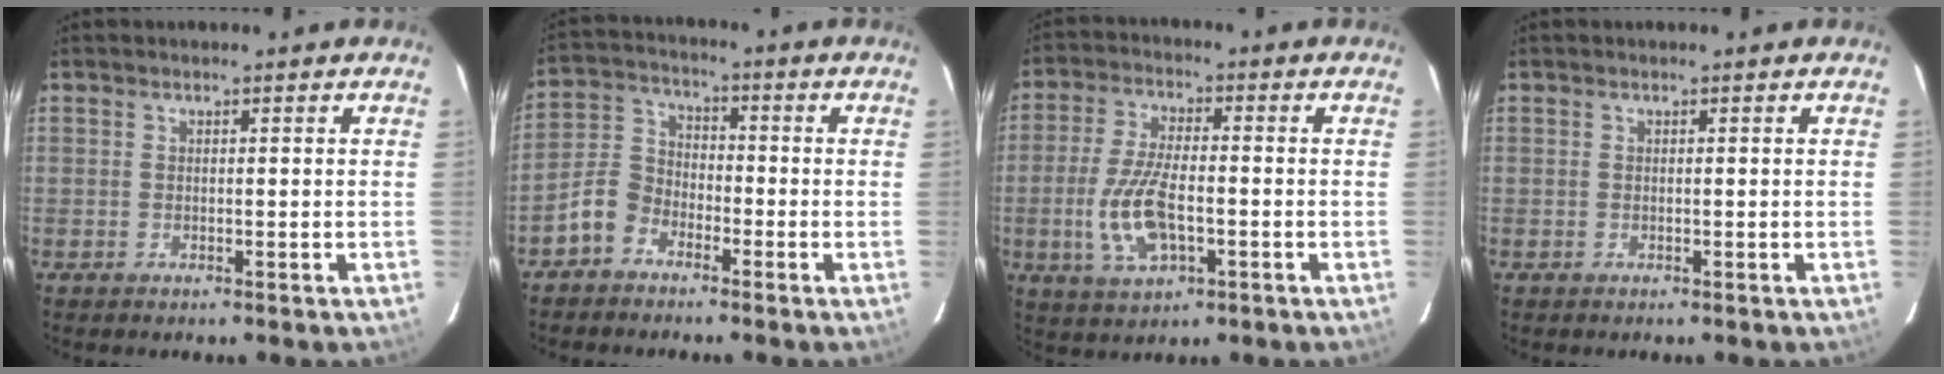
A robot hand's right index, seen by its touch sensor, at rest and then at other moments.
{"total": 6.5, "force": [-4.2, 4.4, 2.2], "torque": [-0.053, 0.025, -0.087]}
{"total": 11.0, "force": [-2.7, 4.7, 9.6], "torque": [-0.203, -0.005, -0.047]}
{"total": 0.0}